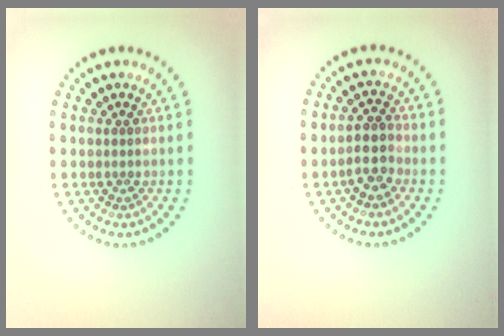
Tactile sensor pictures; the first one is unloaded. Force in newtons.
{"total": 2.3, "press": 2.0, "slide": 1.0}